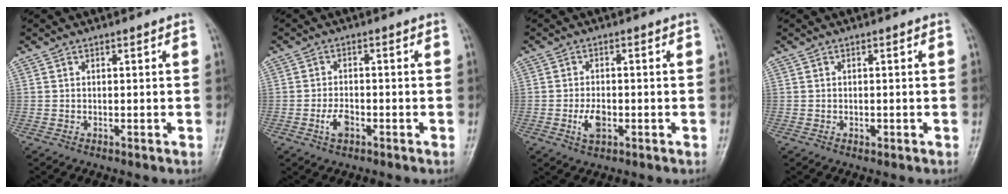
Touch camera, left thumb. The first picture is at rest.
{"total": 3.5, "force": [-1.5, 2.0, 2.4], "torque": [-0.046, 0.009, -0.029]}
{"total": 4.2, "force": [-1.2, 2.4, 3.2], "torque": [-0.057, 0.002, -0.022]}
{"total": 0.9, "force": [-0.2, 0.6, 0.6], "torque": [-0.004, 0.000, -0.004]}